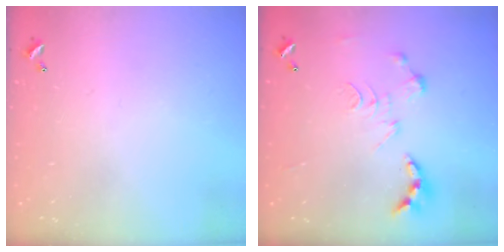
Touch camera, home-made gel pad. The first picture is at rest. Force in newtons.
{"total": 0.0}